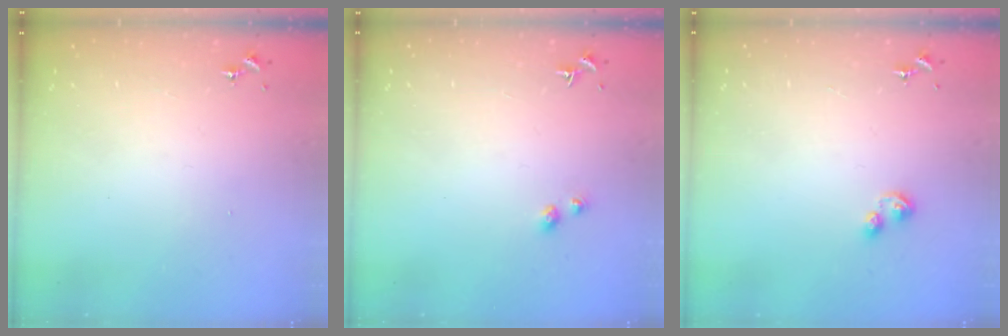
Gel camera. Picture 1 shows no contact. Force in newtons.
{"total": 2.7, "press": 2.7, "slide": 0.2}
{"total": 3.6, "press": 3.6, "slide": 0.6}